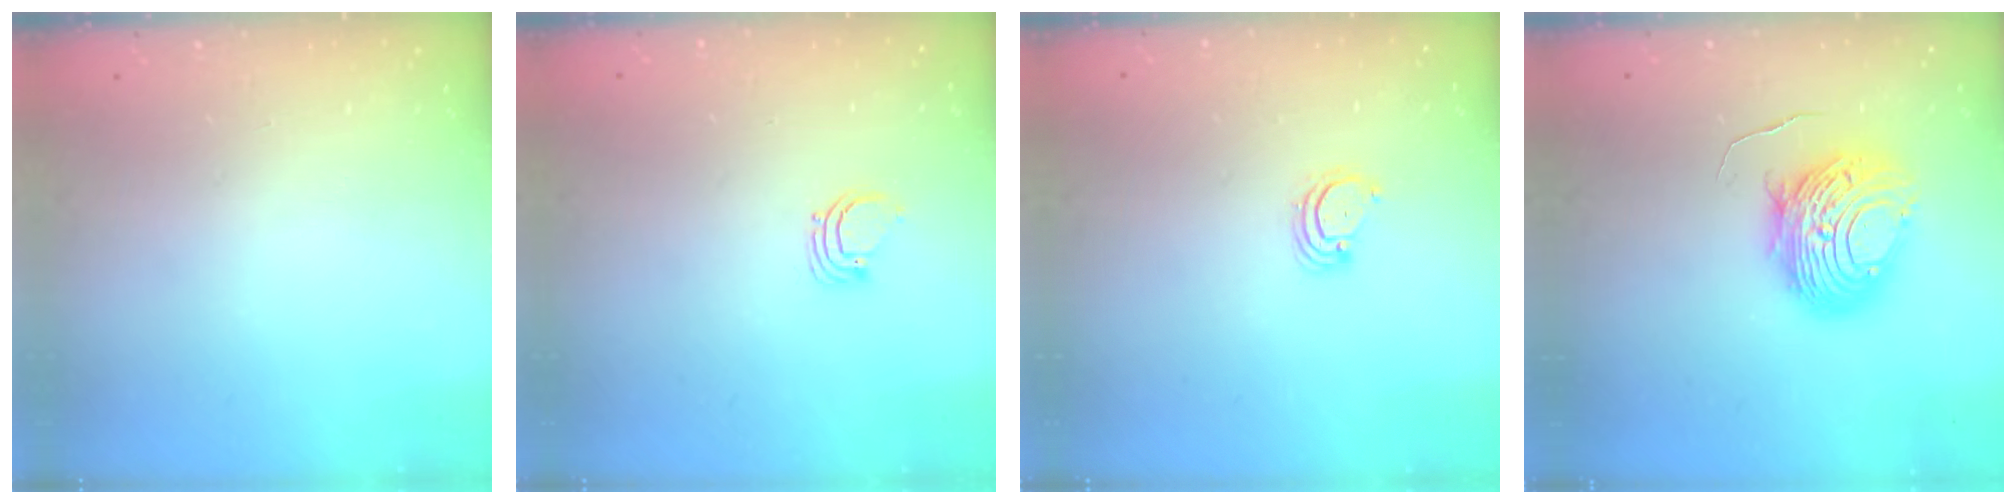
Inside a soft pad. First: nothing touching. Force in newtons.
{"total": 2.5, "press": 2.5, "slide": 0.1}
{"total": 2.9, "press": 2.9, "slide": 0.3}
{"total": 11.8, "press": 11.7, "slide": 1.0}